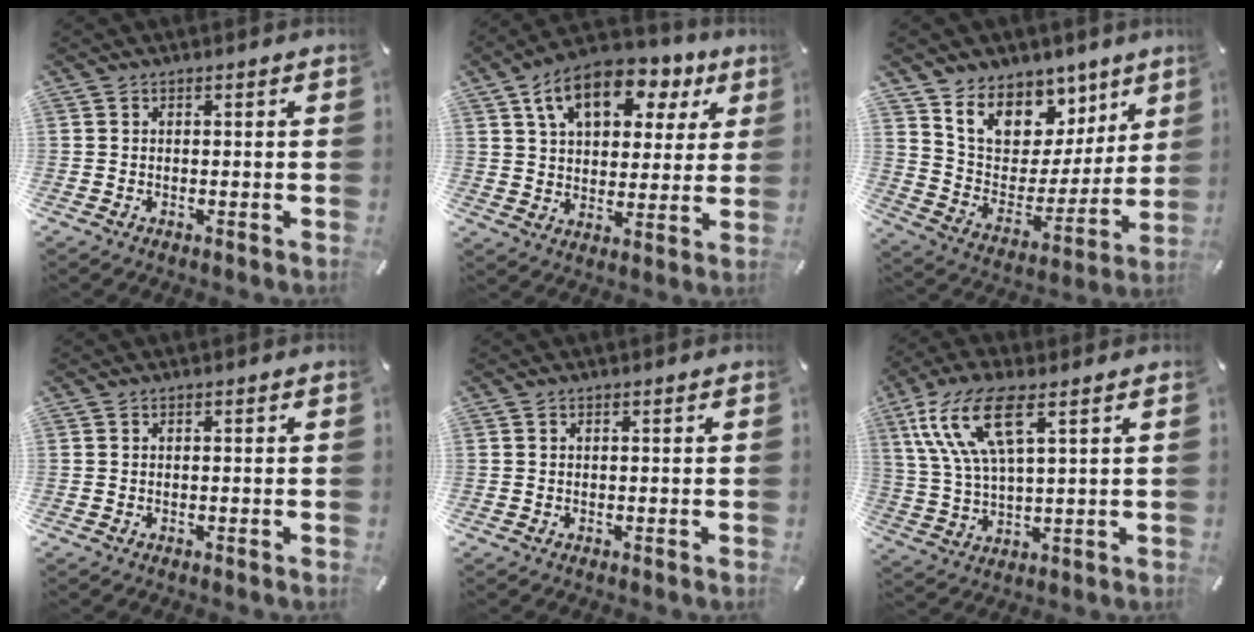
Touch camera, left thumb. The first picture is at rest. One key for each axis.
{"total": 13.8, "fx": 7.1, "fy": 8.7, "fz": 8.1, "tx": -0.138, "ty": -0.016, "tz": 0.125}
{"total": 12.2, "fx": 8.4, "fy": 8.5, "fz": 2.5, "tx": -0.053, "ty": -0.079, "tz": 0.156}
{"total": 0.0}
{"total": 0.0}
{"total": 13.7, "fx": 6.7, "fy": 4.6, "fz": 11.0, "tx": -0.260, "ty": -0.013, "tz": 0.116}